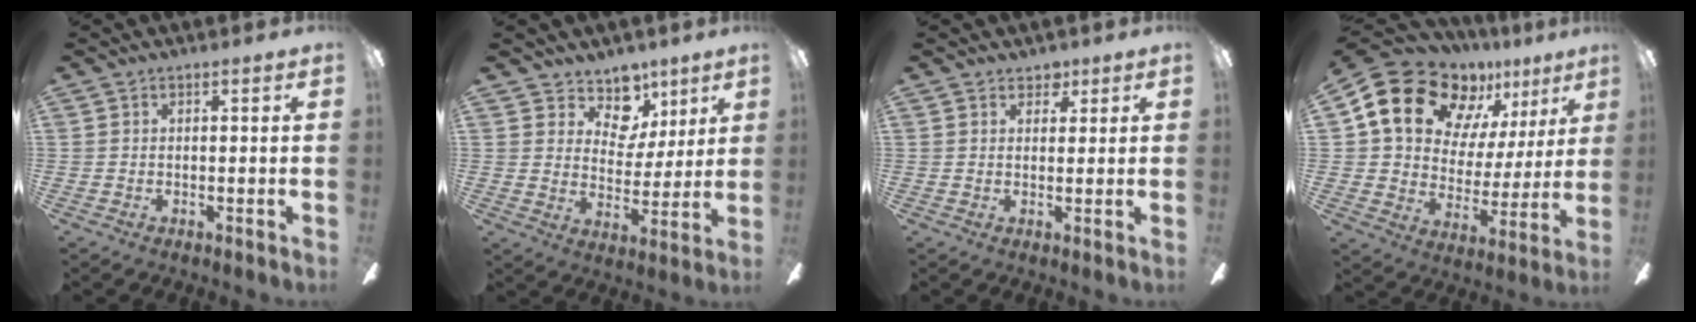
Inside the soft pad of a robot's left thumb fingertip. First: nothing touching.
{"total": 9.8, "force": [6.6, 6.8, 2.7], "torque": [-0.049, -0.052, 0.128]}
{"total": 2.8, "force": [2.0, 1.9, 0.7], "torque": [0.004, -0.008, 0.033]}
{"total": 19.1, "force": [11.5, 12.7, 8.5], "torque": [-0.155, -0.062, 0.223]}